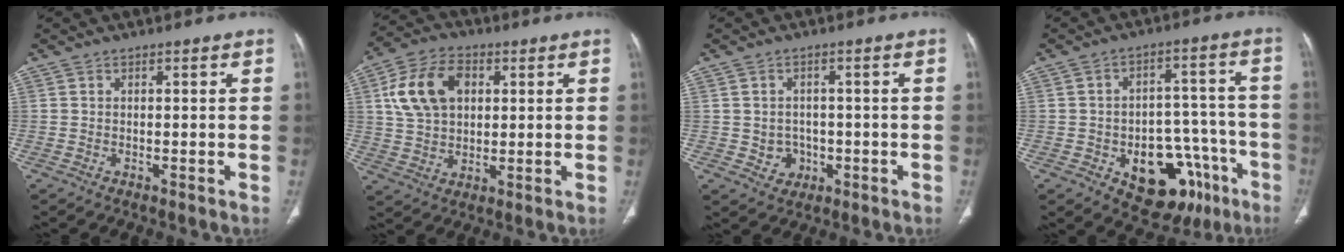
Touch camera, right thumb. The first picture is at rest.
{"total": 13.1, "force": [3.5, 8.9, 8.9], "torque": [-0.153, 0.009, 0.063]}
{"total": 4.2, "force": [-0.9, 3.8, 1.6], "torque": [-0.002, 0.006, -0.005]}
{"total": 17.4, "force": [-8.0, 10.7, 11.2], "torque": [-0.102, 0.059, -0.099]}